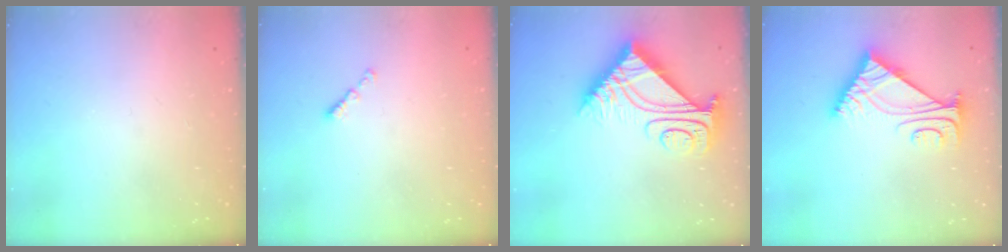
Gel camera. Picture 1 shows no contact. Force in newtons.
{"total": 0.8, "press": 0.7, "slide": 0.4}
{"total": 13.6, "press": 13.5, "slide": 1.5}
{"total": 8.9, "press": 8.8, "slide": 1.1}